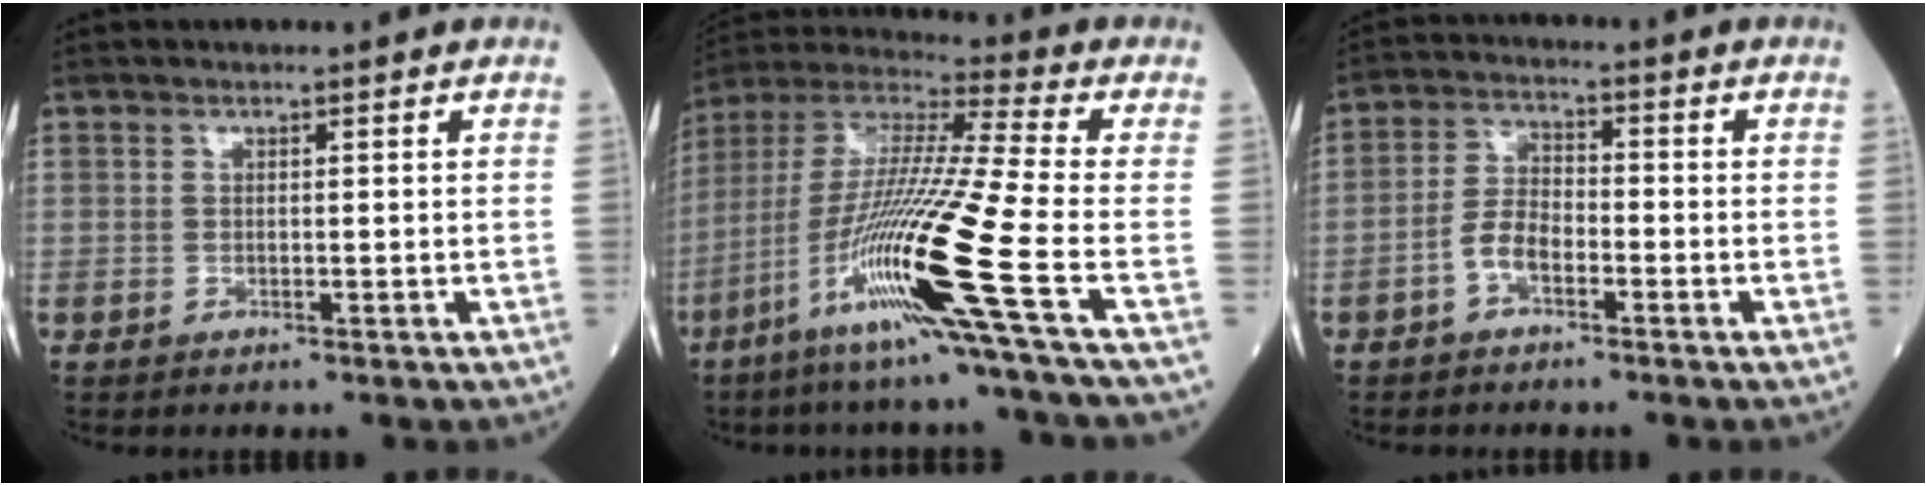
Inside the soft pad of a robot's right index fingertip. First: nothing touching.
{"total": 20.7, "force": [-8.5, -1.7, 18.9], "torque": [-0.403, -0.039, -0.171]}
{"total": 4.4, "force": [-2.2, 2.0, 3.3], "torque": [-0.069, 0.010, -0.046]}